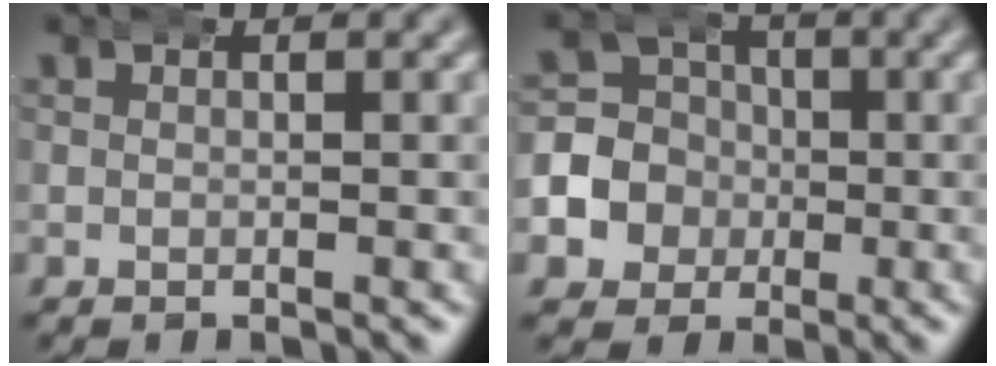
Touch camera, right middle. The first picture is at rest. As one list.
[{"total": 10.9, "force": [-1.0, 10.4, 3.1], "torque": [-0.111, -0.043, -0.020]}]